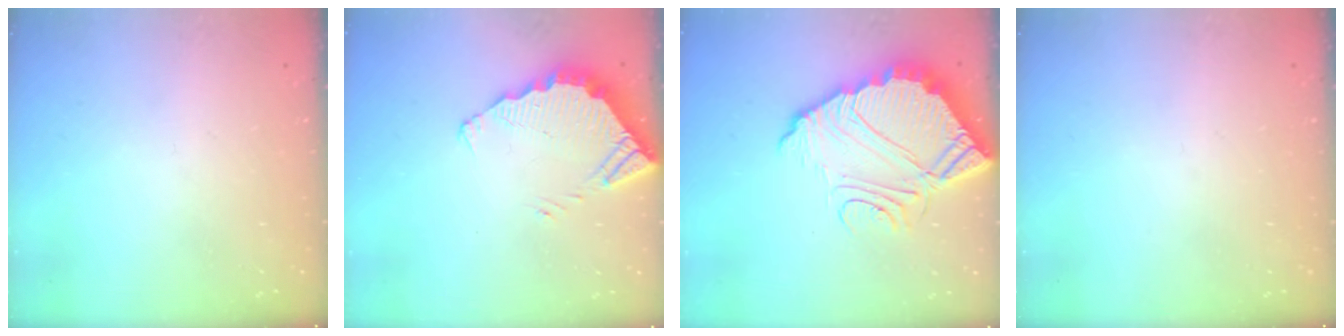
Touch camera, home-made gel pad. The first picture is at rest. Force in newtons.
{"total": 4.4, "press": 4.4, "slide": 0.2}
{"total": 14.3, "press": 14.3, "slide": 1.1}
{"total": 0.0}